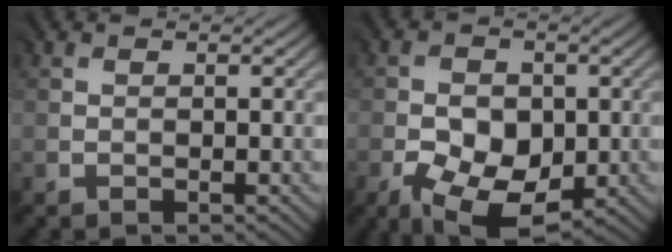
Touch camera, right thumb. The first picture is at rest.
{"total": 9.1, "force": [-3.4, 5.6, 6.4], "torque": [-0.130, -0.018, -0.062]}